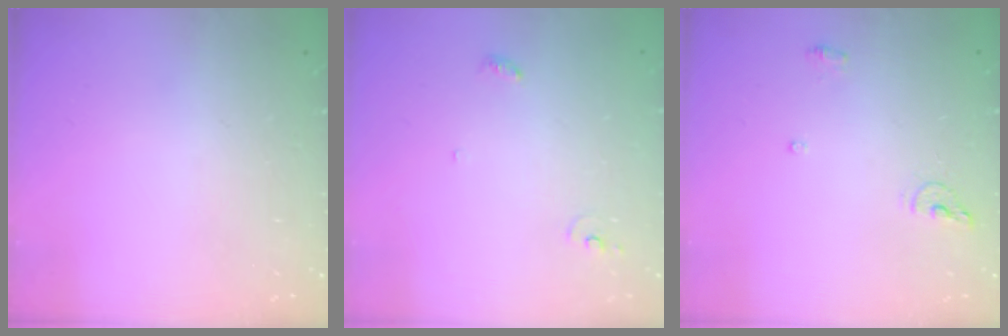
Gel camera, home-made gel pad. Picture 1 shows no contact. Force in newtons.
{"total": 3.6, "press": 3.6, "slide": 0.2}
{"total": 6.1, "press": 5.9, "slide": 1.4}